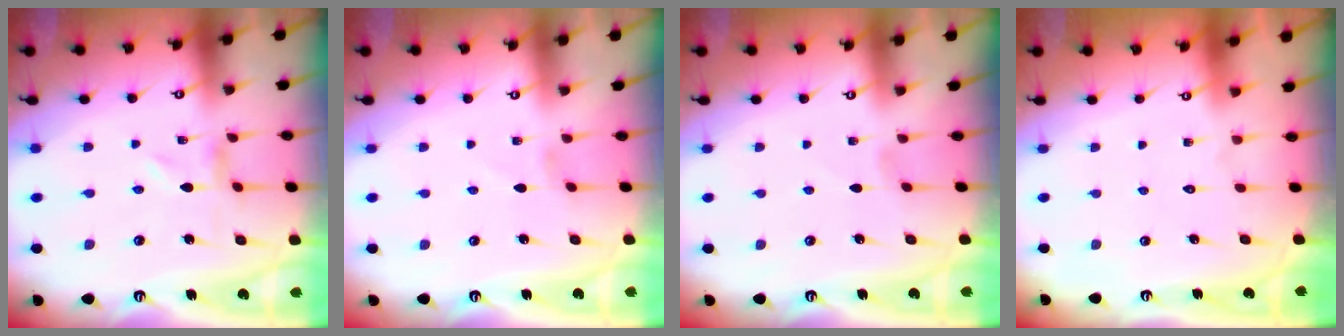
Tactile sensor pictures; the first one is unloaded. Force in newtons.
{"total": 0.0}
{"total": 0.9, "press": 0.9, "slide": 0.1}
{"total": 1.7, "press": 1.7, "slide": 0.1}